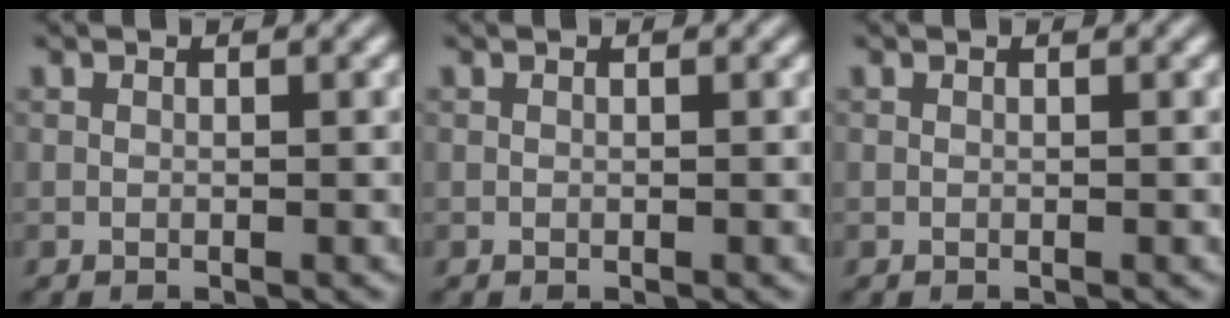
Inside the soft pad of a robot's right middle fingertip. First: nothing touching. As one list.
[{"total": 0.0}, {"total": 0.0}]